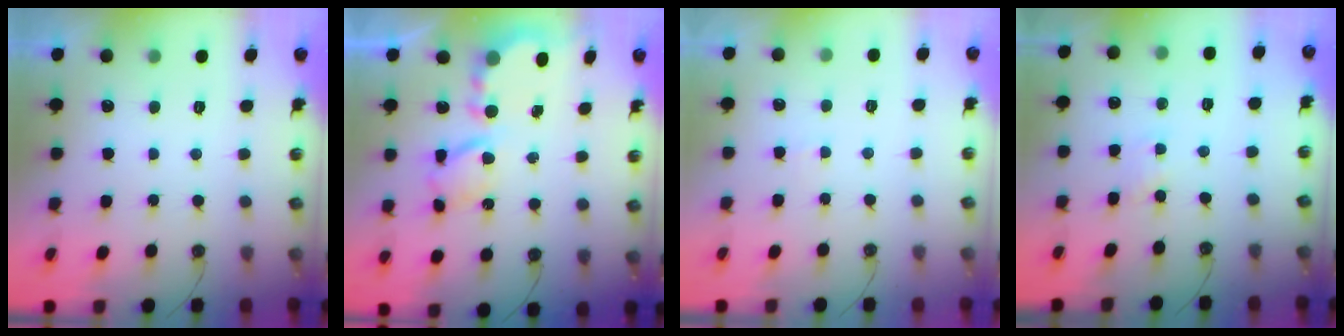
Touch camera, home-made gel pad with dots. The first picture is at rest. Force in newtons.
{"total": 7.6, "press": 7.6, "slide": 0.3}
{"total": 3.1, "press": 3.1, "slide": 0.3}
{"total": 2.0, "press": 2.0, "slide": 0.3}